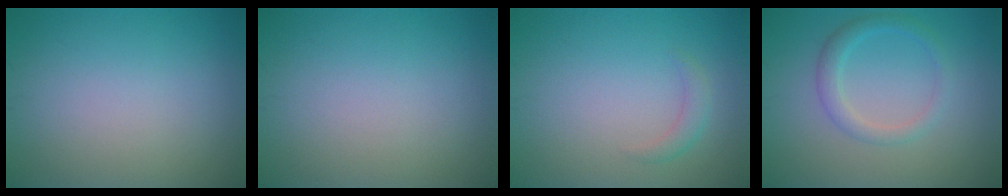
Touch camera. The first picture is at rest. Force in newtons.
{"total": 0.0}
{"total": 1.4, "press": 1.4, "slide": 0.0}
{"total": 2.3, "press": 2.3, "slide": 0.0}